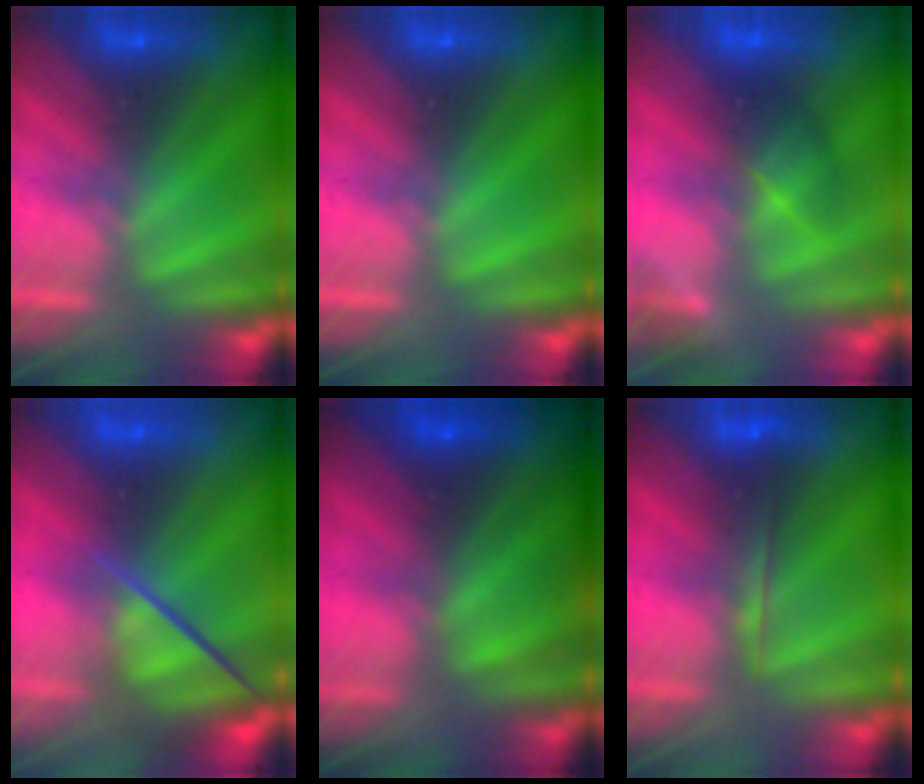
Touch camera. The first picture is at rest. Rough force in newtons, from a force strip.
{"total": 0.0}
{"total": 3.5}
{"total": 3.3}
{"total": 7.1}
{"total": 2.0}